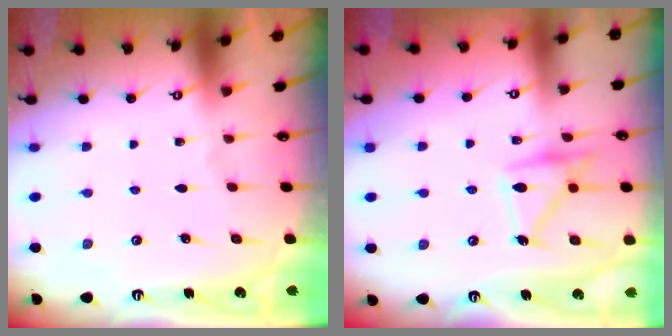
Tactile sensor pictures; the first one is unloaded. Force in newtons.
{"total": 16.4, "press": 16.4, "slide": 0.8}